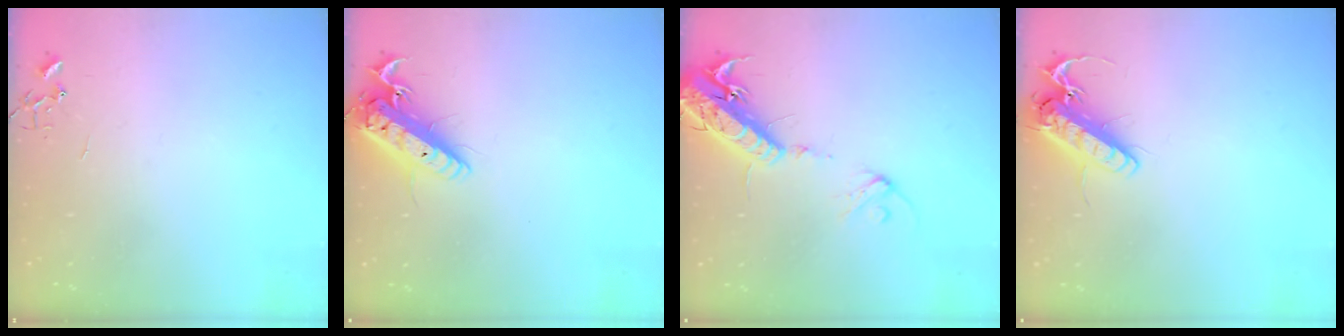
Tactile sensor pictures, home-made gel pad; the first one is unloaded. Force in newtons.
{"total": 16.4, "press": 16.1, "slide": 3.0}
{"total": 17.8, "press": 17.4, "slide": 3.8}
{"total": 14.1, "press": 13.9, "slide": 2.6}